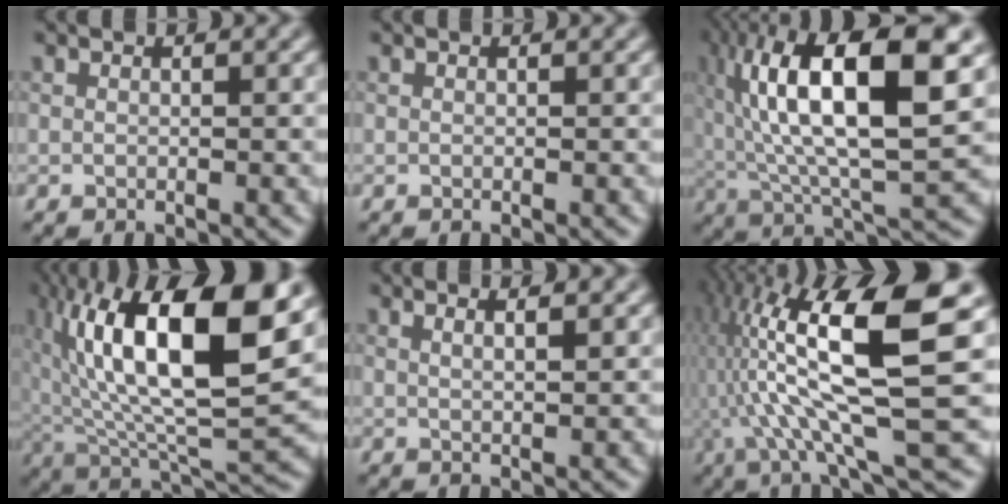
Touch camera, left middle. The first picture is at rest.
{"total": 0.0}
{"total": 13.3, "force": [3.4, 4.0, 12.2], "torque": [-0.225, 0.016, 0.066]}
{"total": 15.4, "force": [3.6, 6.0, 13.8], "torque": [-0.246, 0.017, 0.067]}
{"total": 2.0, "force": [1.0, 0.7, 1.5], "torque": [-0.002, 0.013, 0.004]}
{"total": 13.6, "force": [0.2, 3.0, 13.2], "torque": [-0.274, 0.019, 0.016]}